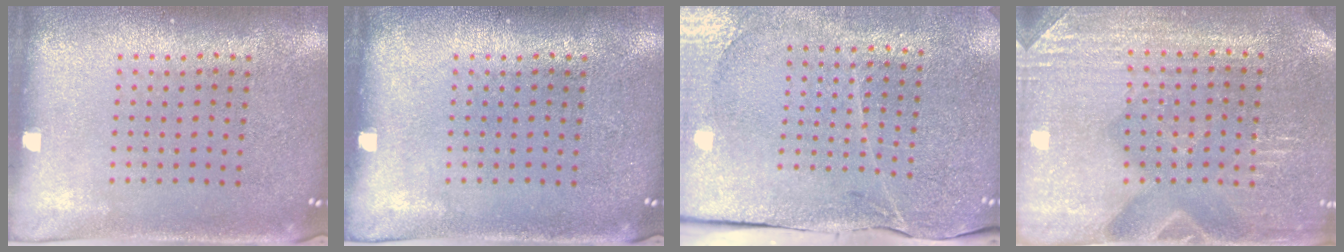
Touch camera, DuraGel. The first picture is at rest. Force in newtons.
{"total": 0.0}
{"total": 3.4, "press": 3.3, "slide": 0.4}
{"total": 3.0, "press": 3.0, "slide": 0.2}